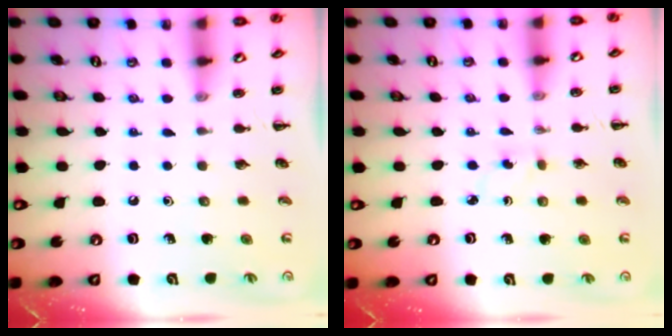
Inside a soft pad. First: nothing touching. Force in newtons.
{"total": 1.8, "press": 1.6, "slide": 0.7}